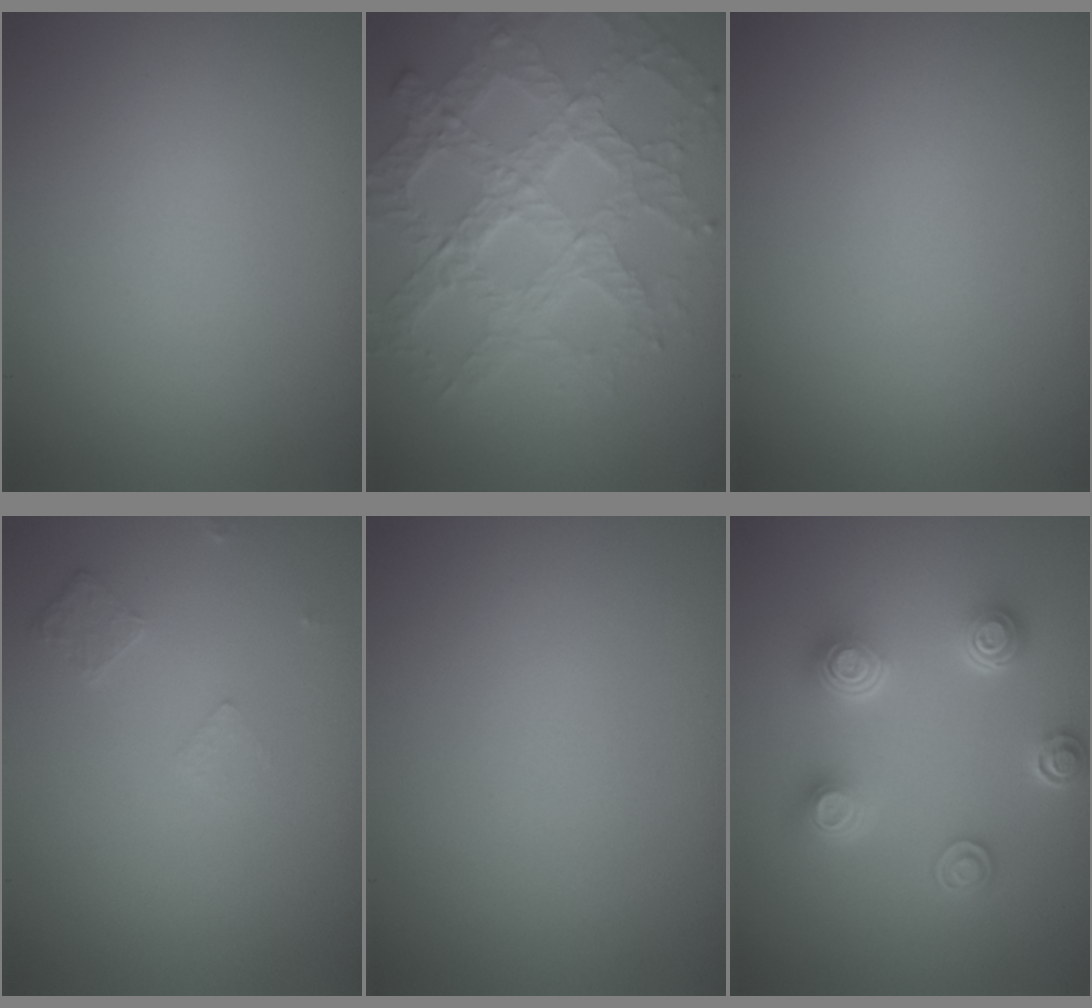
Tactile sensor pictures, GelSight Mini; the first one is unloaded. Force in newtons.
{"total": 8.0, "press": 6.1, "slide": 5.2}
{"total": 0.0}
{"total": 0.8, "press": 0.6, "slide": 0.5}
{"total": 0.0}
{"total": 4.5, "press": 3.5, "slide": 2.7}